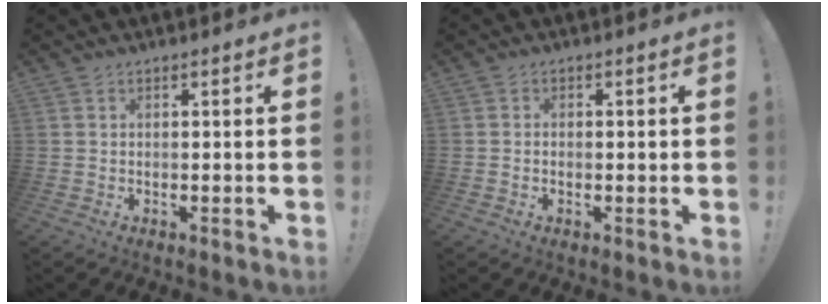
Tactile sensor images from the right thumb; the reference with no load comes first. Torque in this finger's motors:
{"motor_torque": [0.16, -0.31, -0.13, 0.55, -0.06]}